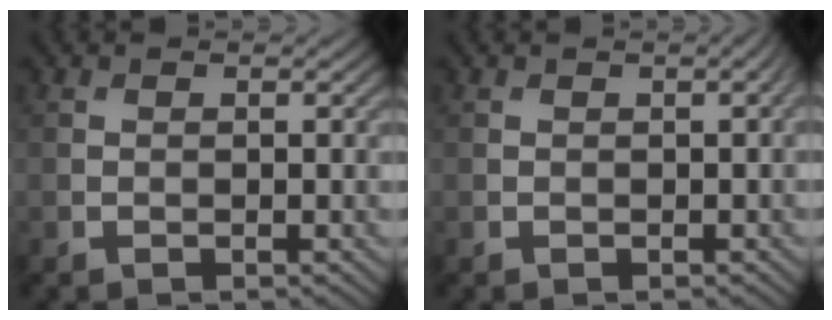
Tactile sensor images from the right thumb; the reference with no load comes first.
{"total": 0.8, "force": [0.2, 0.1, 0.7], "torque": [-0.010, 0.005, 0.003]}